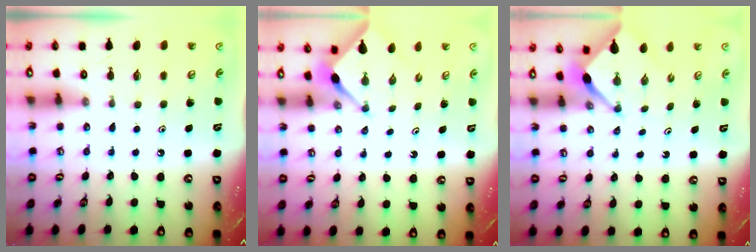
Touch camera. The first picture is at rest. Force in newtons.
{"total": 3.0, "press": 2.9, "slide": 0.4}
{"total": 2.6, "press": 2.6, "slide": 0.3}